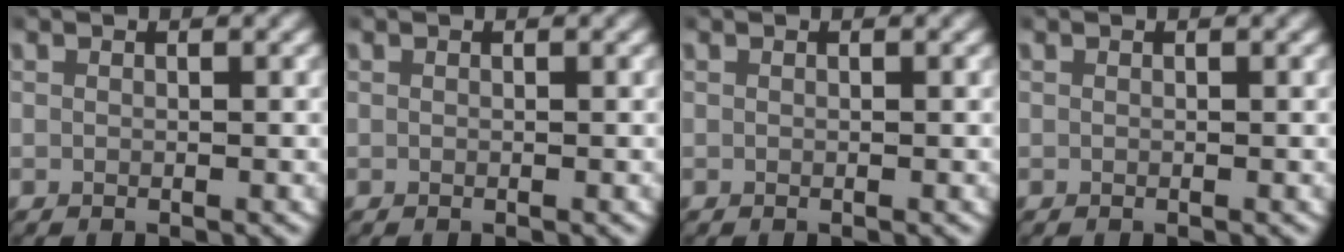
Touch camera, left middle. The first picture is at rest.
{"total": 0.0}
{"total": 0.0}
{"total": 0.0}